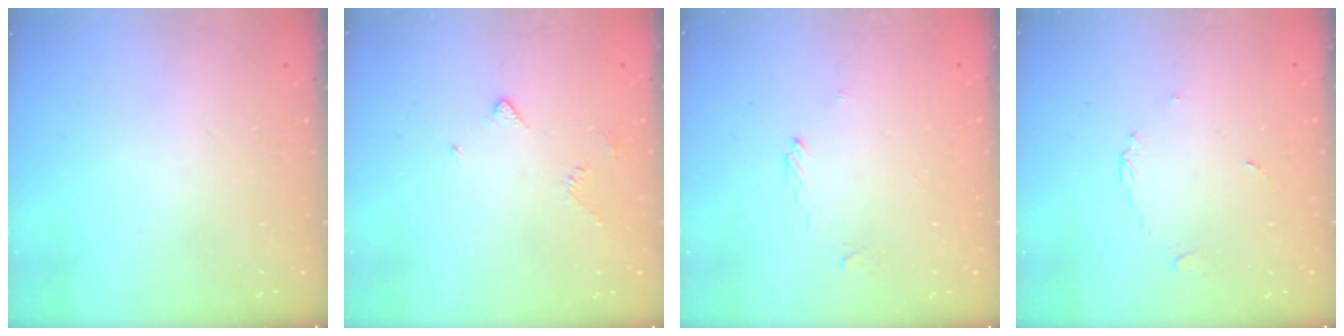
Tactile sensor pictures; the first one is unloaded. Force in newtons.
{"total": 3.7, "press": 3.6, "slide": 0.7}
{"total": 1.9, "press": 1.8, "slide": 0.5}
{"total": 3.9, "press": 3.8, "slide": 0.5}